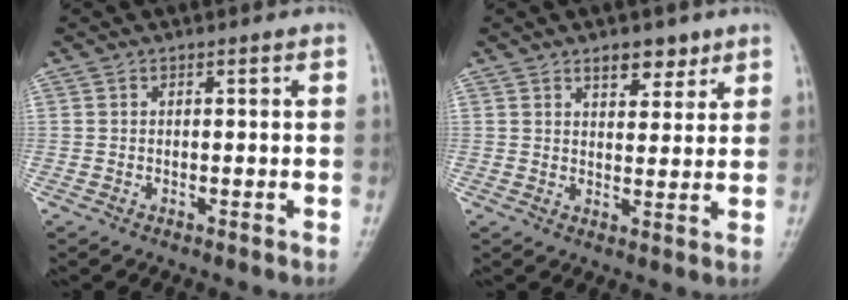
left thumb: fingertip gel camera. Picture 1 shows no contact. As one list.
[{"total": 5.0, "force": [3.3, 2.6, 2.6], "torque": [-0.009, -0.019, 0.050]}]